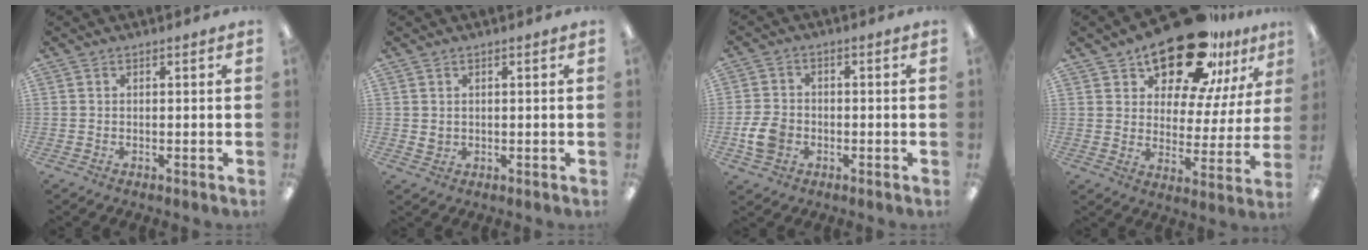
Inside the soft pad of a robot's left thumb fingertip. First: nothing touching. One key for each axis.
{"total": 1.6, "fx": 0.6, "fy": 1.4, "fz": 0.5, "tx": -0.003, "ty": 0.001, "tz": 0.007}
{"total": 6.8, "fx": -2.1, "fy": 5.2, "fz": 3.9, "tx": -0.081, "ty": 0.013, "tz": -0.036}
{"total": 21.8, "fx": 16.2, "fy": 9.5, "fz": 11.0, "tx": -0.176, "ty": -0.103, "tz": 0.280}